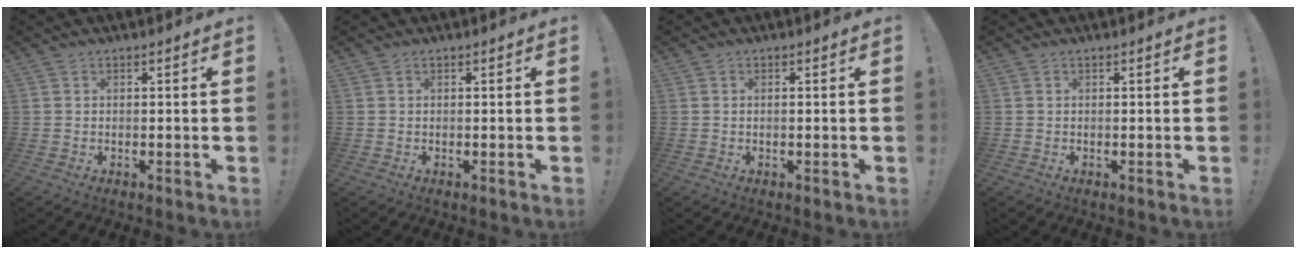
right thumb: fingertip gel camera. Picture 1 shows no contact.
{"total": 0.0}
{"total": 0.6, "force": [-0.1, -0.1, 0.6], "torque": [-0.019, 0.004, -0.001]}
{"total": 0.0}